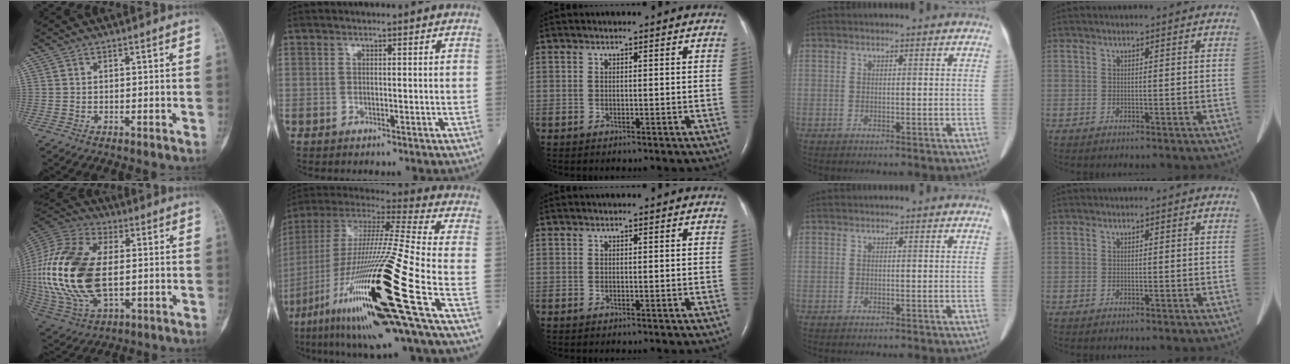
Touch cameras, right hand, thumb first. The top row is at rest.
{"thumb": {"total": 25.1, "force": [-0.1, 13.9, 20.9], "torque": [-0.460, -0.009, 0.003]}, "index": {"total": 29.0, "force": [-11.1, 0.9, 26.8], "torque": [-0.506, -0.062, -0.205]}}